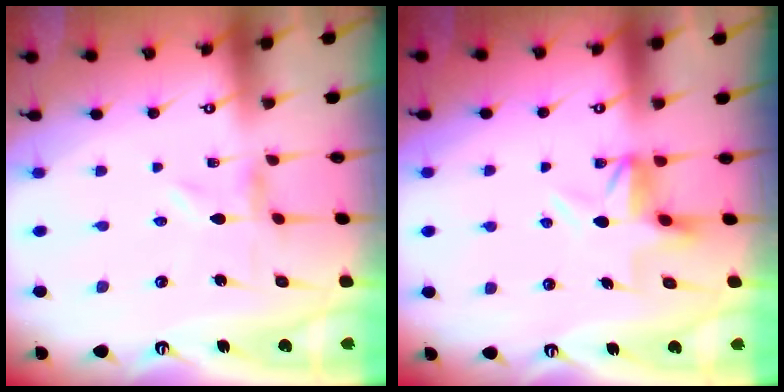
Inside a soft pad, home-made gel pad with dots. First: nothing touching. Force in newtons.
{"total": 5.3, "press": 5.1, "slide": 1.2}